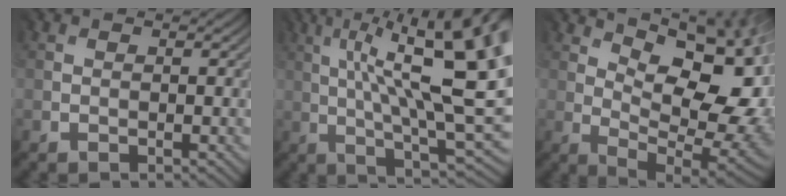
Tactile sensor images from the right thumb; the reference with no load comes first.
{"total": 16.6, "force": [2.9, 4.8, 15.6], "torque": [-0.223, 0.024, 0.058]}
{"total": 12.3, "force": [3.3, 5.4, 10.5], "torque": [-0.150, 0.018, 0.056]}